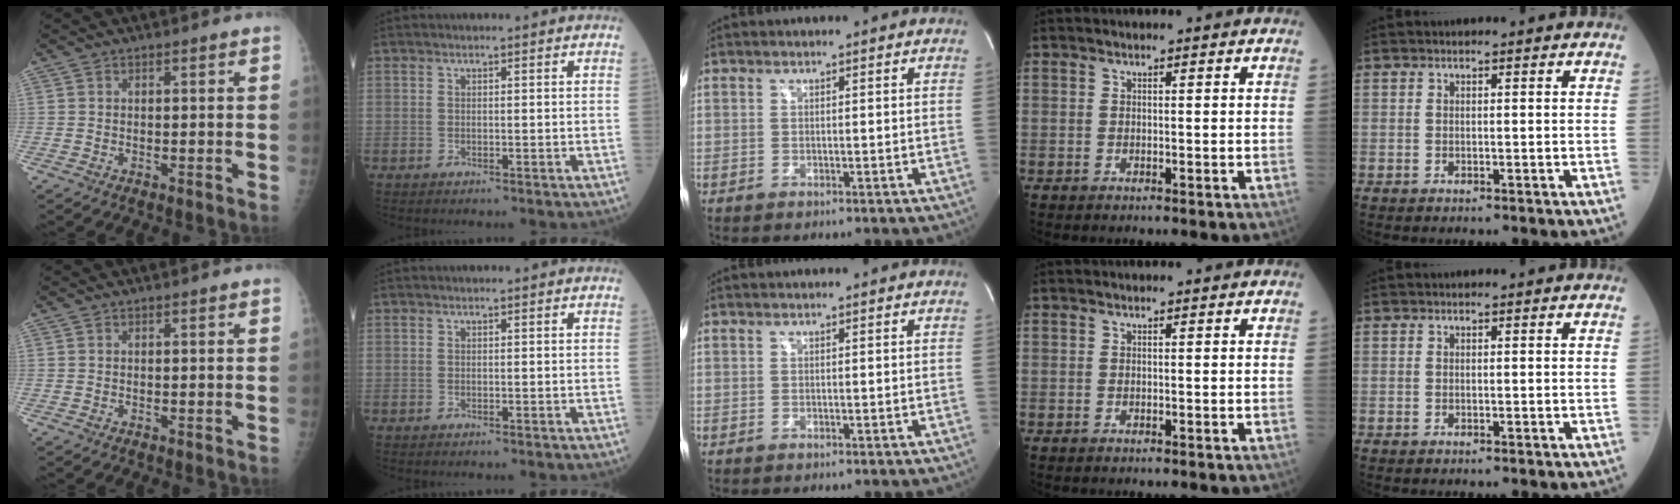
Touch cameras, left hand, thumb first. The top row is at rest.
{}